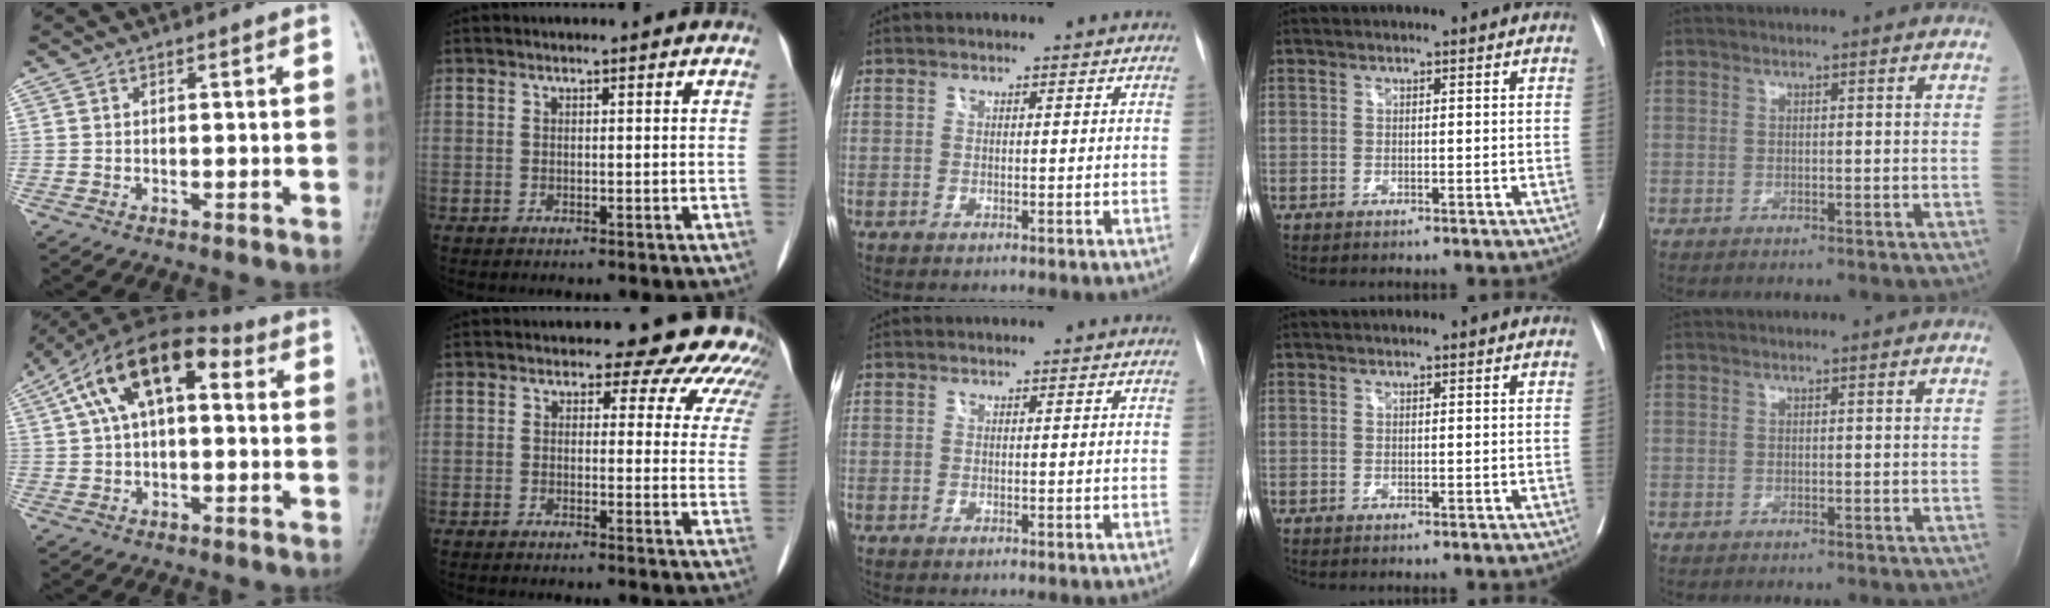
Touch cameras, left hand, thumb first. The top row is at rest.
{"thumb": {"total": 14.1, "force": [3.4, 7.5, 11.4], "torque": [-0.192, 0.041, 0.048]}, "index": {"total": 12.3, "force": [11.0, 4.7, 3.1], "torque": [0.005, -0.016, 0.082]}}